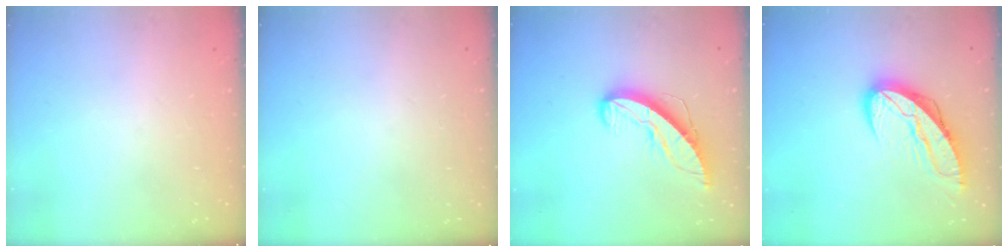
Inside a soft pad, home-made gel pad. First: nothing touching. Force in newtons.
{"total": 0.0}
{"total": 10.8, "press": 10.7, "slide": 0.8}
{"total": 11.1, "press": 11.1, "slide": 1.1}